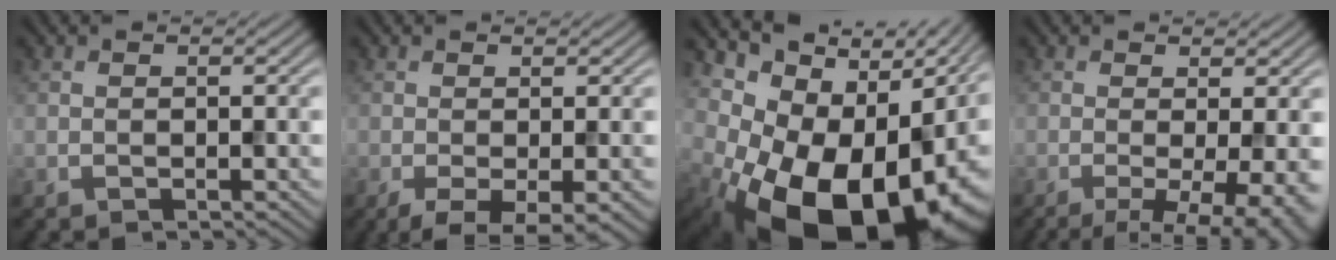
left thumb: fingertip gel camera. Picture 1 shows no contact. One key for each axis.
{"total": 4.9, "fx": -2.2, "fy": 1.6, "fz": 4.1, "tx": -0.076, "ty": -0.009, "tz": -0.035}
{"total": 20.2, "fx": -4.5, "fy": 13.3, "fz": 14.6, "tx": -0.217, "ty": -0.032, "tz": -0.050}
{"total": 8.6, "fx": -2.2, "fy": 2.6, "fz": 7.8, "tx": -0.109, "ty": -0.007, "tz": -0.025}